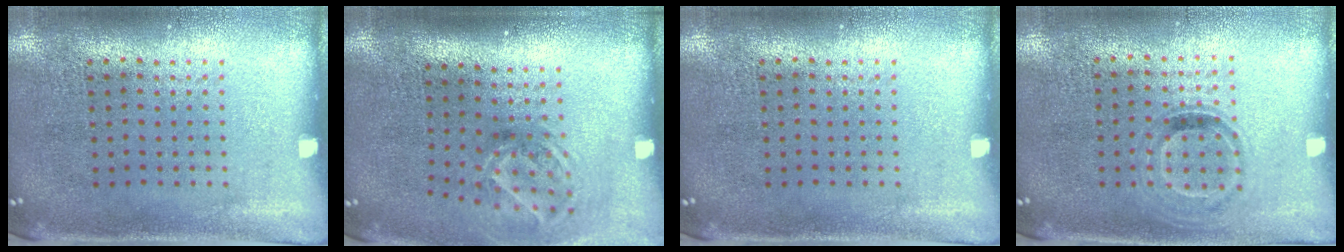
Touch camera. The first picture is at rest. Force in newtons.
{"total": 1.9, "press": 1.3, "slide": 1.5}
{"total": 0.0}
{"total": 1.0, "press": 0.8, "slide": 0.6}